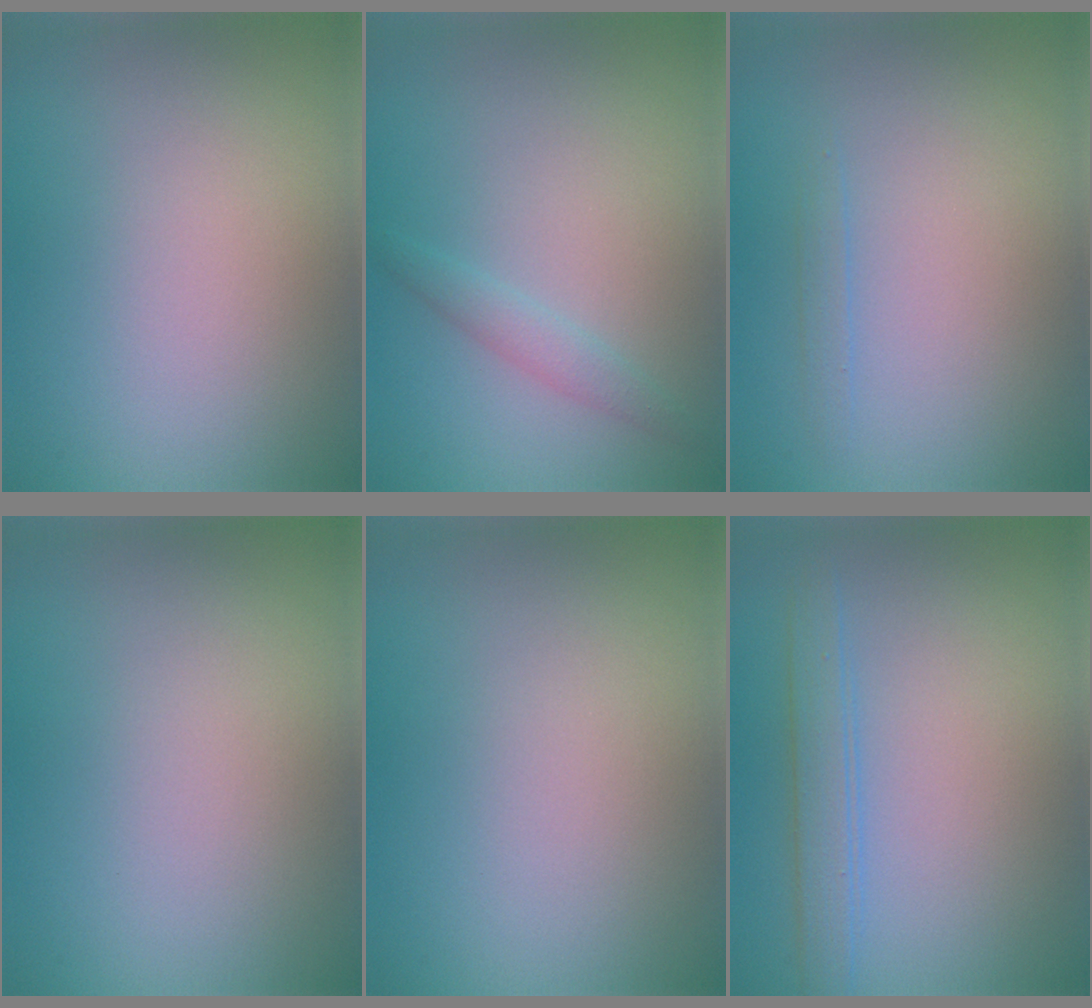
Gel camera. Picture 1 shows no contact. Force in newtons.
{"total": 1.4, "press": 1.4, "slide": 0.0}
{"total": 0.7, "press": 0.7, "slide": 0.1}
{"total": 0.0}
{"total": 0.0}
{"total": 2.5, "press": 2.5, "slide": 0.2}